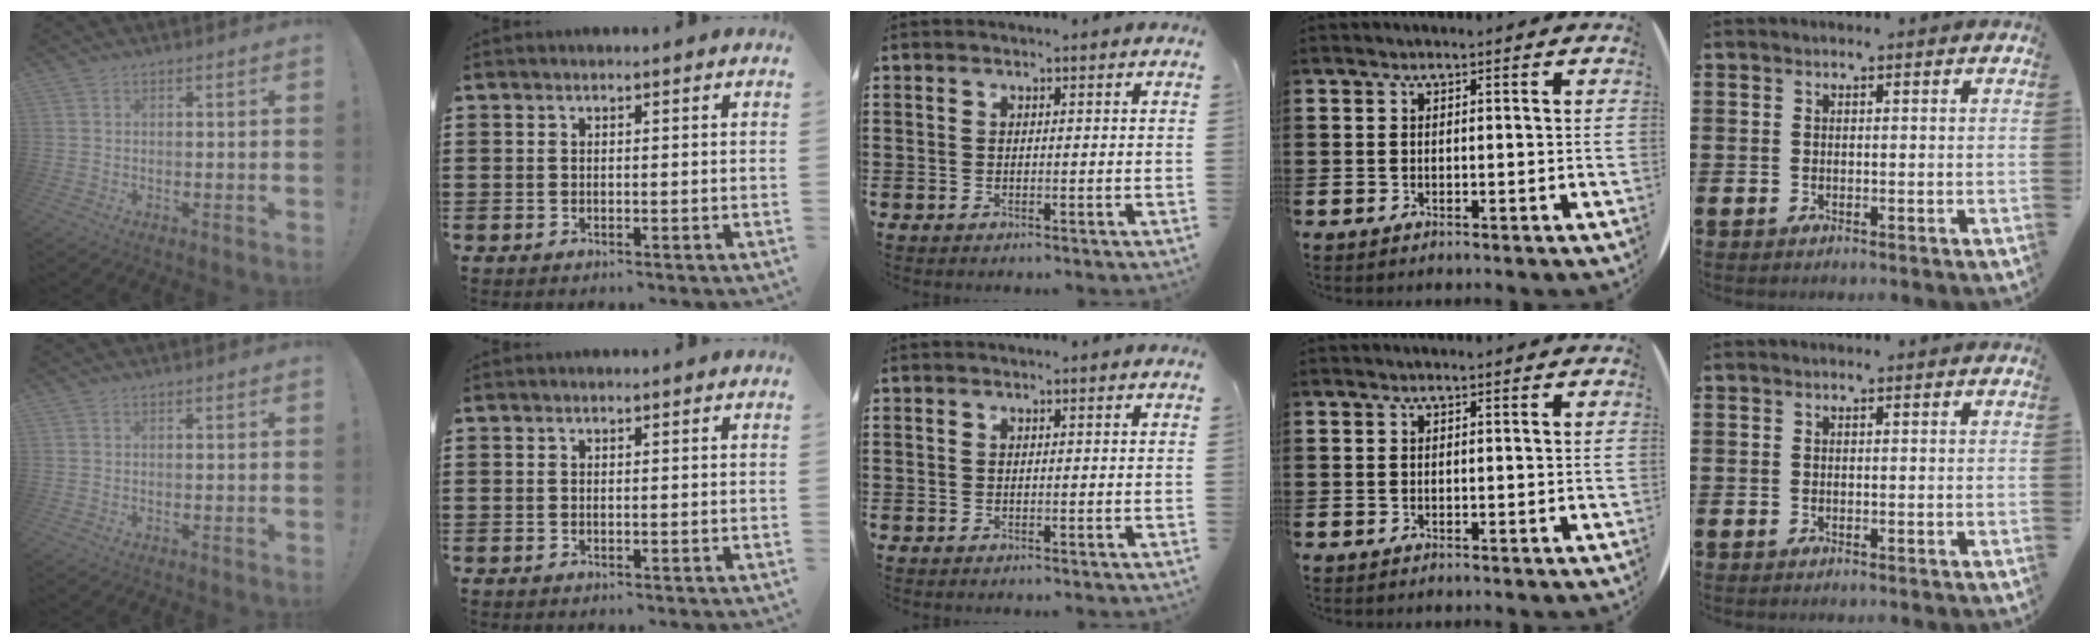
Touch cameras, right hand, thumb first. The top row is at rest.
{}